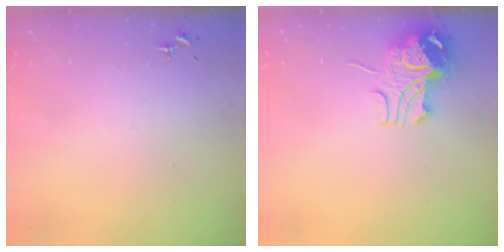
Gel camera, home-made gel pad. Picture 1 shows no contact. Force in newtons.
{"total": 9.6, "press": 9.6, "slide": 1.1}